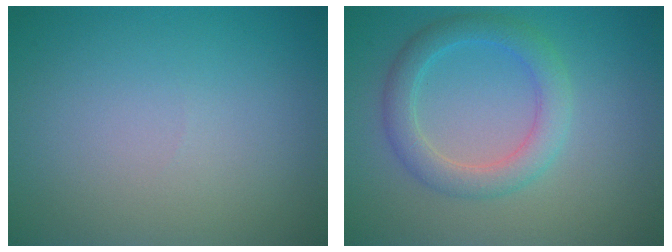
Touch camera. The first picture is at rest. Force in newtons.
{"total": 3.5, "press": 3.5, "slide": 0.2}